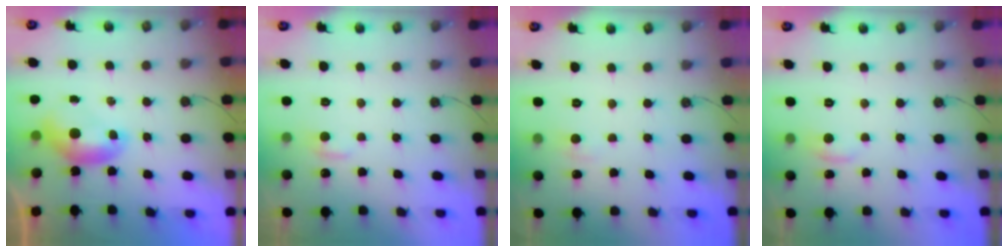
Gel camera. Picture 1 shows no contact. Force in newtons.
{"total": 1.1, "press": 0.9, "slide": 0.6}
{"total": 1.0, "press": 0.8, "slide": 0.7}
{"total": 1.2, "press": 0.7, "slide": 0.9}